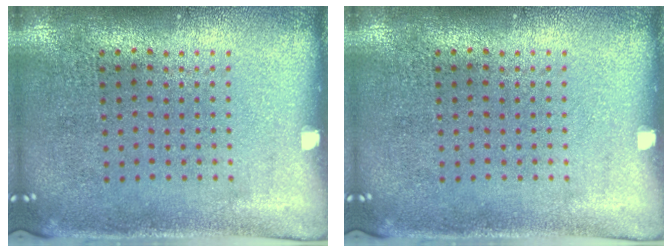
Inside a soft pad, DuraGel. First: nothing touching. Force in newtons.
{"total": 0.0}